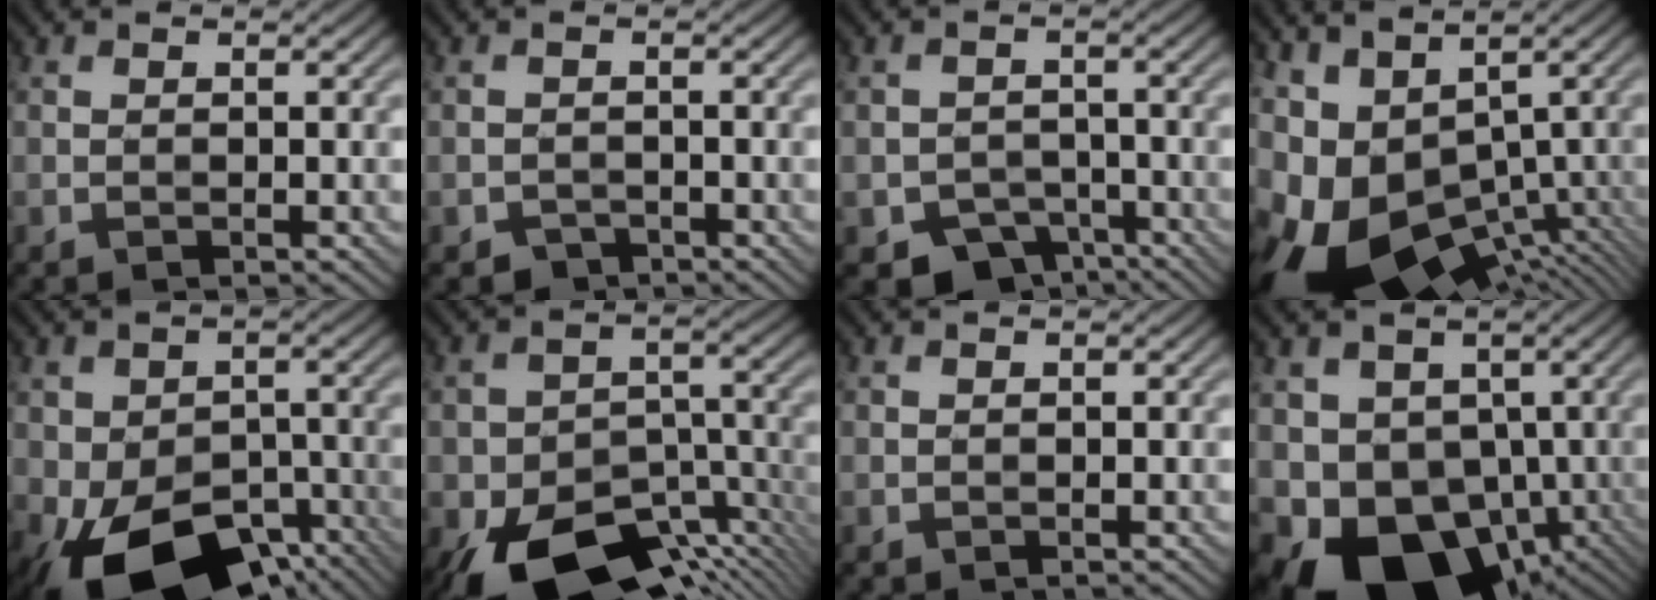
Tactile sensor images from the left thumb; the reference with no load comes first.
{"total": 1.8, "force": [-1.4, 1.0, 0.3], "torque": [-0.001, 0.001, -0.028]}
{"total": 5.6, "force": [-3.7, 3.7, 2.1], "torque": [-0.030, -0.010, -0.063]}
{"total": 12.8, "force": [-3.0, 7.7, 9.8], "torque": [-0.230, -0.015, -0.029]}
{"total": 14.9, "force": [-8.5, 8.2, 9.1], "torque": [-0.149, -0.046, -0.129]}
{"total": 15.0, "force": [-9.2, 7.5, 9.2], "torque": [-0.162, -0.022, -0.150]}
{"total": 0.0}
{"total": 13.7, "force": [-3.5, 10.9, 7.6], "torque": [-0.126, -0.030, -0.051]}